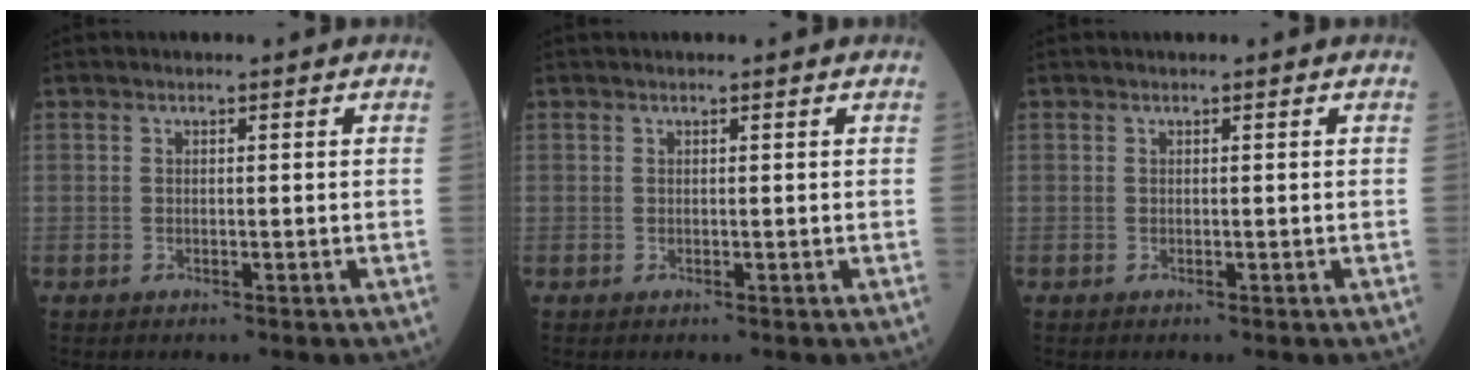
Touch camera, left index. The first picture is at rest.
{"total": 0.8, "force": [0.7, 0.0, 0.3], "torque": [-0.007, 0.013, 0.013]}
{"total": 0.0}